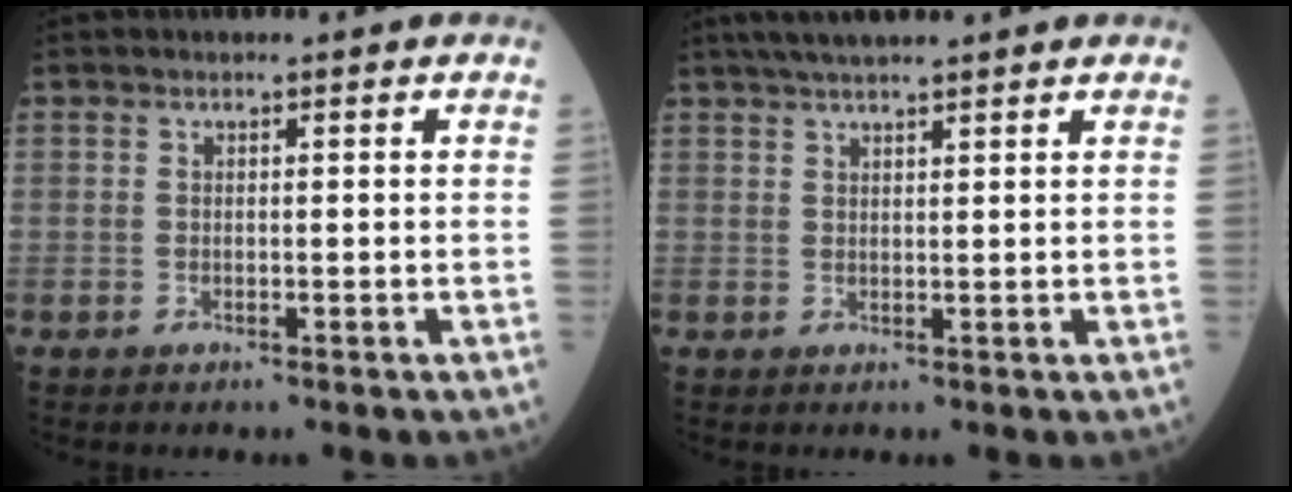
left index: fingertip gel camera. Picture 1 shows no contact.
{"total": 6.4, "force": [5.4, 0.0, 3.5], "torque": [-0.055, 0.030, 0.086]}